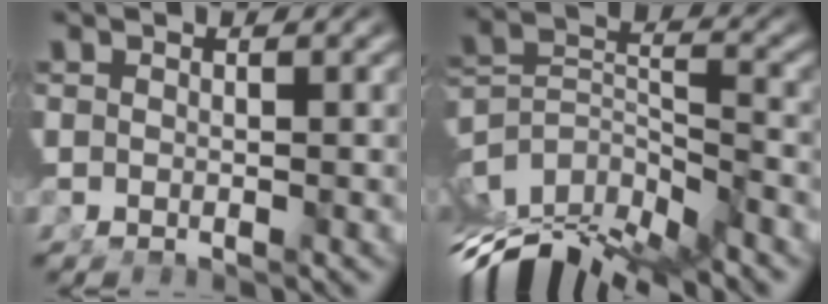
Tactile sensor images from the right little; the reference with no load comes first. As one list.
[{"total": 13.8, "force": [-6.9, 8.2, 8.7], "torque": [-0.162, -0.070, -0.081]}]